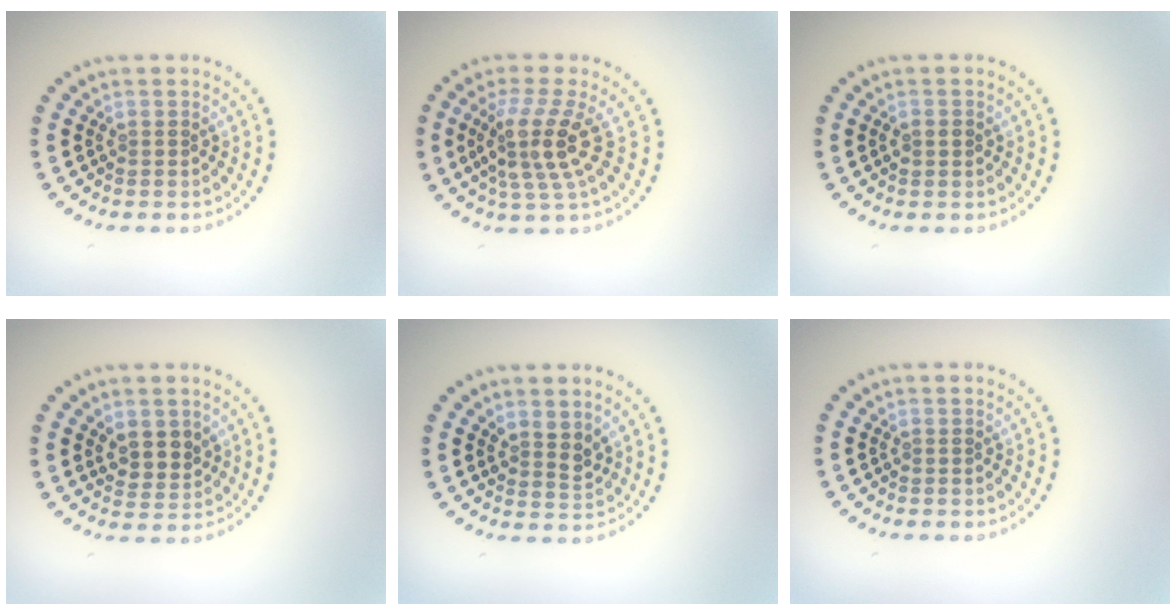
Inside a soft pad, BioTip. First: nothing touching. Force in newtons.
{"total": 4.1, "press": 3.1, "slide": 2.7}
{"total": 1.3, "press": 1.3, "slide": 0.1}
{"total": 2.6, "press": 2.3, "slide": 1.1}
{"total": 1.9, "press": 1.6, "slide": 1.0}
{"total": 0.0}